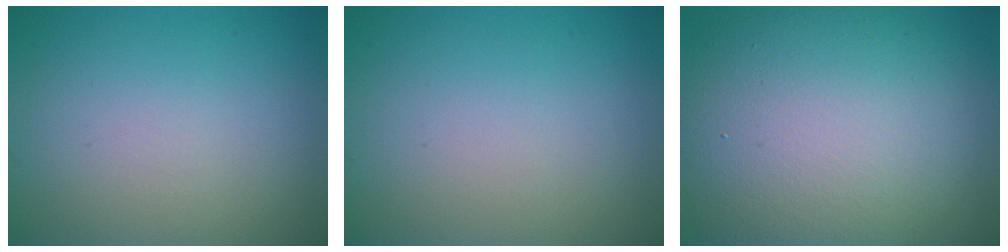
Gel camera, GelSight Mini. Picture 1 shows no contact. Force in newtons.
{"total": 0.0}
{"total": 14.5, "press": 14.5, "slide": 0.9}